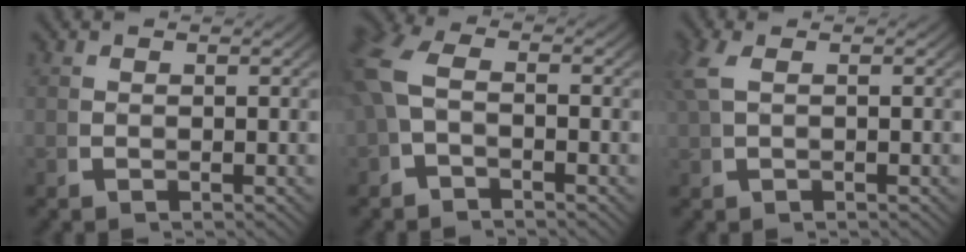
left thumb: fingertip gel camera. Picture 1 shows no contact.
{"total": 3.7, "force": [-0.3, 2.7, 2.5], "torque": [-0.063, -0.006, -0.005]}
{"total": 1.8, "force": [0.6, 0.4, 1.6], "torque": [-0.047, 0.001, 0.020]}